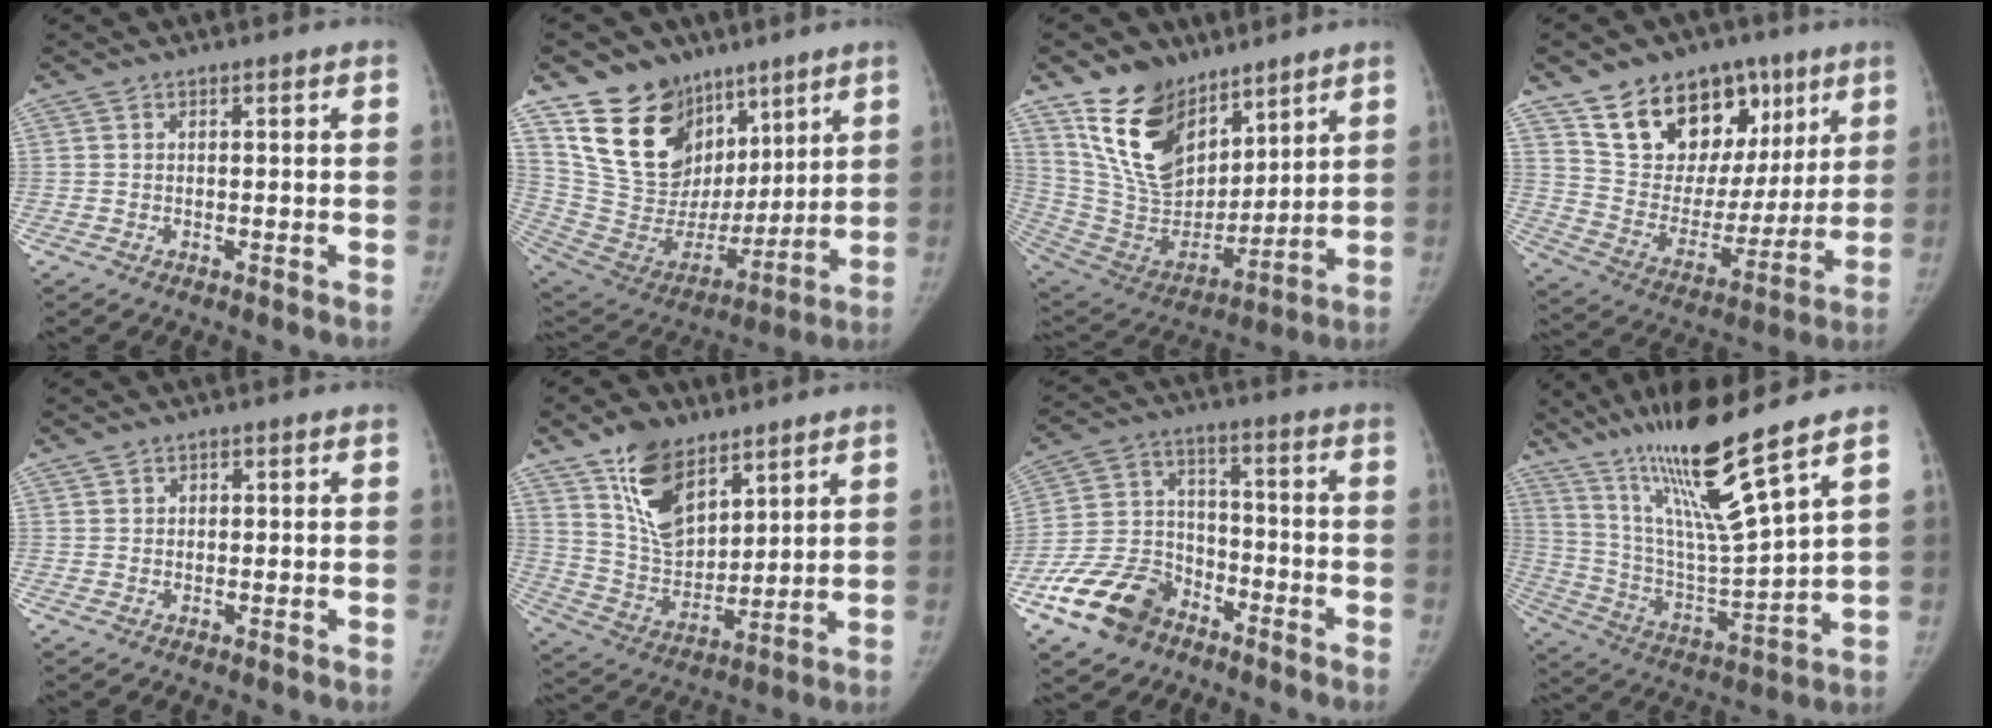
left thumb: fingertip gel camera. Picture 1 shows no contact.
{"total": 21.0, "force": [12.2, 14.9, 8.5], "torque": [-0.105, -0.042, 0.238]}
{"total": 19.4, "force": [12.5, 11.3, 9.7], "torque": [-0.128, -0.068, 0.246]}
{"total": 22.1, "force": [12.4, 14.6, 11.0], "torque": [-0.122, -0.026, 0.213]}
{"total": 1.0, "force": [0.4, 0.9, 0.1], "torque": [0.010, 0.000, 0.003]}
{"total": 14.2, "force": [8.8, 7.9, 7.8], "torque": [-0.106, -0.053, 0.174]}
{"total": 14.3, "force": [-9.0, 9.4, 6.0], "torque": [-0.094, 0.060, -0.168]}
{"total": 19.3, "force": [13.5, 0.4, 13.8], "torque": [-0.226, -0.075, 0.252]}